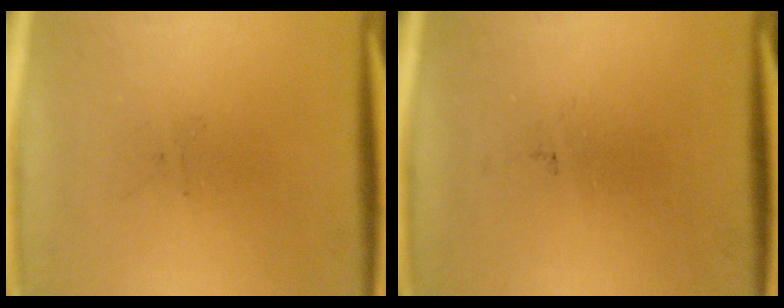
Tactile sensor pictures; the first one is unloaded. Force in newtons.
{"total": 0.0}